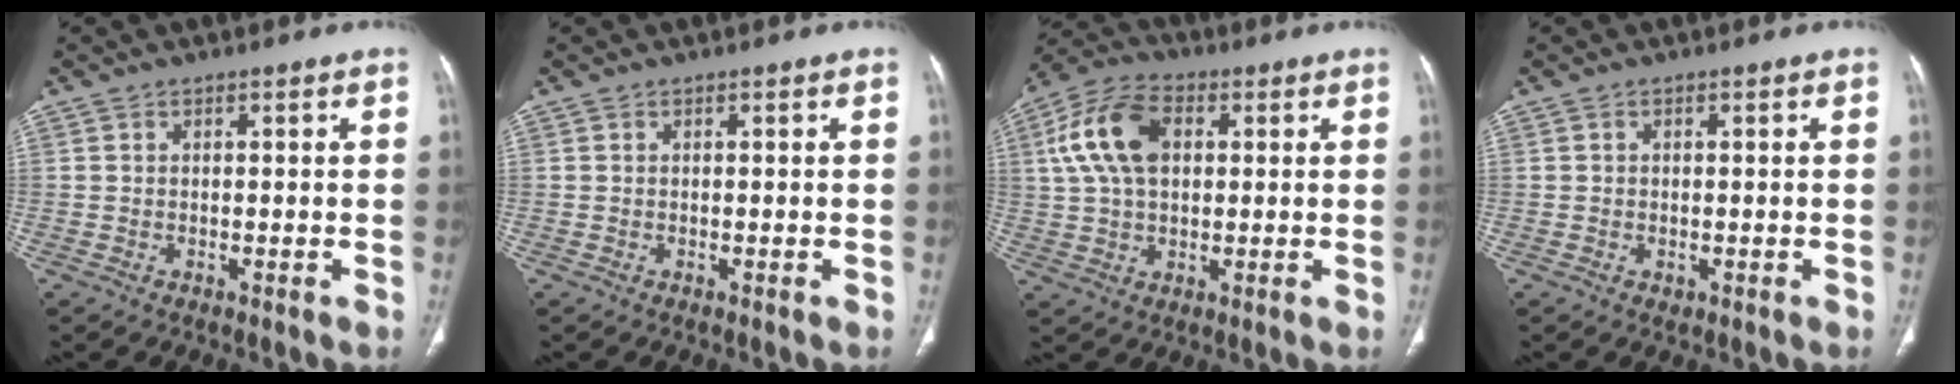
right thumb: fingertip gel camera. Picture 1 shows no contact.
{"total": 0.0}
{"total": 12.8, "force": [2.9, 8.0, 9.6], "torque": [-0.185, 0.019, 0.049]}
{"total": 0.8, "force": [0.0, 0.7, 0.3], "torque": [-0.006, -0.001, 0.003]}